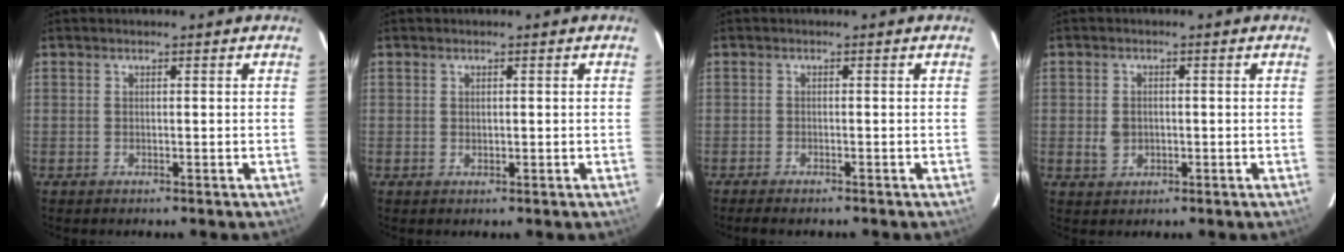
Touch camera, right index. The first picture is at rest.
{"total": 0.7, "force": [0.2, 0.5, 0.5], "torque": [-0.006, 0.001, 0.006]}
{"total": 3.3, "force": [-2.9, 0.6, 1.5], "torque": [-0.036, -0.014, -0.049]}
{"total": 3.3, "force": [-0.4, 2.8, 1.6], "torque": [-0.031, 0.002, -0.002]}